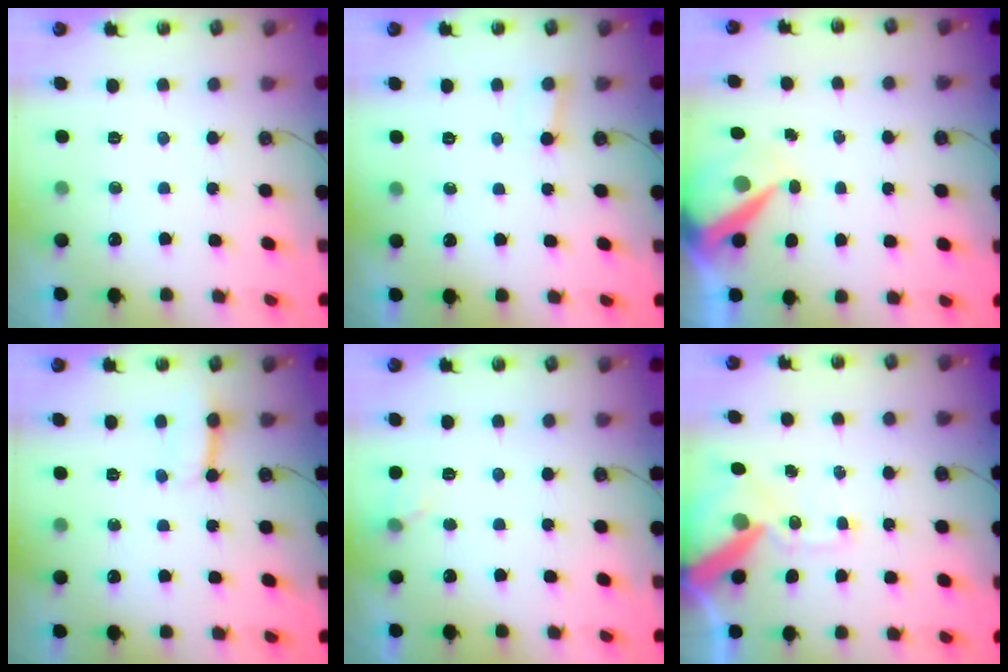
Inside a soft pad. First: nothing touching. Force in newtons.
{"total": 2.9, "press": 2.9, "slide": 0.2}
{"total": 8.6, "press": 8.5, "slide": 1.1}
{"total": 3.0, "press": 2.9, "slide": 0.4}
{"total": 5.9, "press": 5.8, "slide": 0.6}
{"total": 13.5, "press": 13.4, "slide": 2.1}